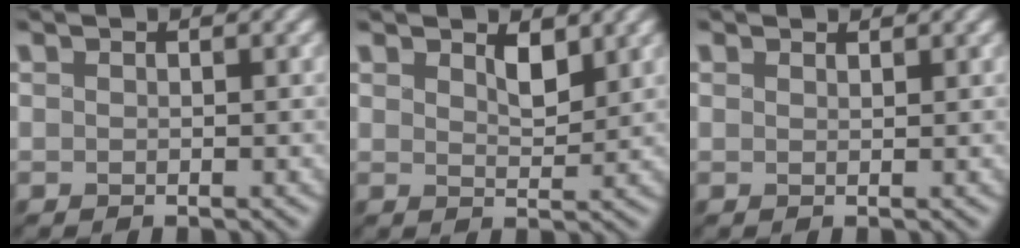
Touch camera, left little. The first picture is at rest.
{"total": 1.9, "force": [1.1, 0.7, 1.4], "torque": [-0.029, -0.004, 0.017]}
{"total": 0.7, "force": [0.7, 0.1, 0.1], "torque": [-0.005, 0.001, 0.012]}